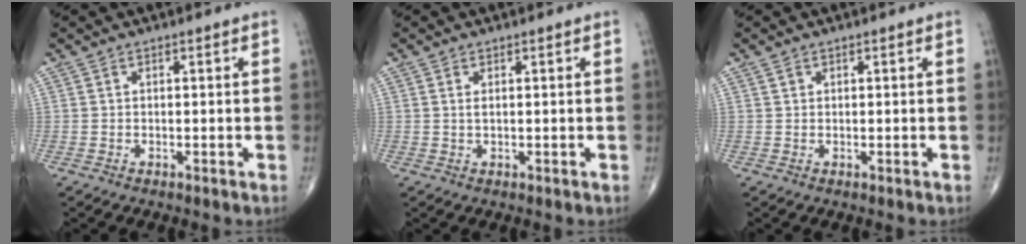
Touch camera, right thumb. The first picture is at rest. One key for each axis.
{"total": 0.9, "fx": 0.3, "fy": 0.3, "fz": 0.8, "tx": -0.017, "ty": 0.001, "tz": 0.007}
{"total": 0.7, "fx": 0.4, "fy": 0.5, "fz": 0.2, "tx": 0.001, "ty": -0.001, "tz": 0.007}